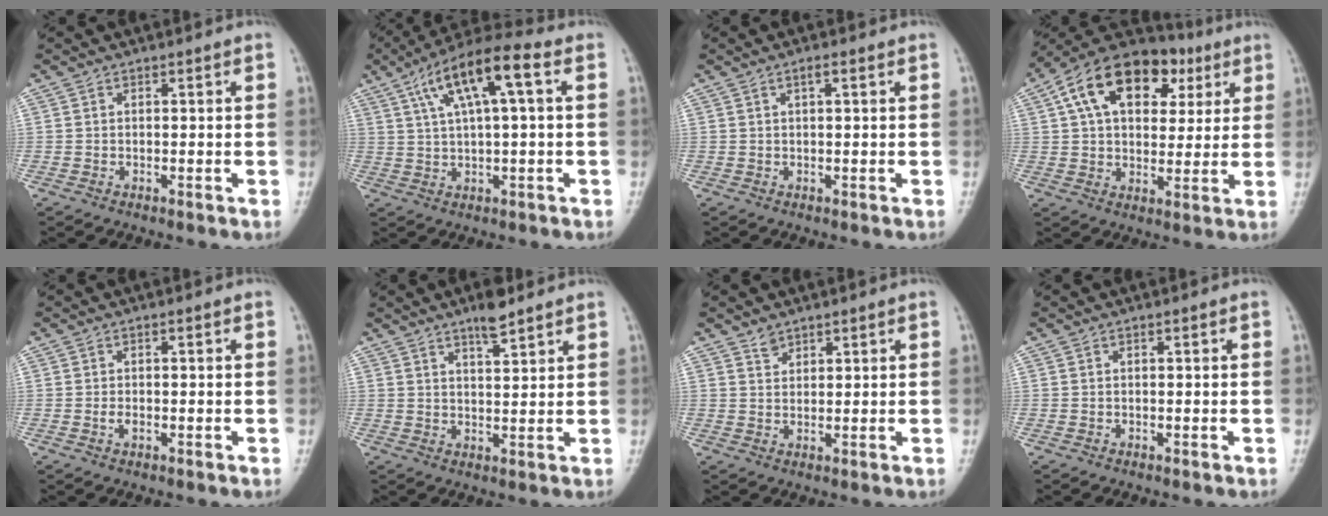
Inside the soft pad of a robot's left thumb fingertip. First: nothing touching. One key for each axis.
{"total": 12.7, "fx": 4.3, "fy": 3.4, "fz": 11.5, "tx": -0.210, "ty": 0.026, "tz": 0.069}
{"total": 1.5, "fx": 0.7, "fy": 0.3, "fz": 1.3, "tx": -0.024, "ty": 0.004, "tz": 0.010}
{"total": 20.0, "fx": 7.7, "fy": 12.5, "fz": 13.6, "tx": -0.198, "ty": 0.016, "tz": 0.116}
{"total": 1.2, "fx": -0.5, "fy": 0.6, "fz": 0.9, "tx": -0.016, "ty": 0.003, "tz": -0.009}
{"total": 4.8, "fx": 3.6, "fy": 1.1, "fz": 2.9, "tx": -0.039, "ty": -0.023, "tz": 0.057}
{"total": 2.6, "fx": 2.1, "fy": 1.4, "fz": 0.7, "tx": -0.001, "ty": -0.014, "tz": 0.038}
{"total": 0.0}